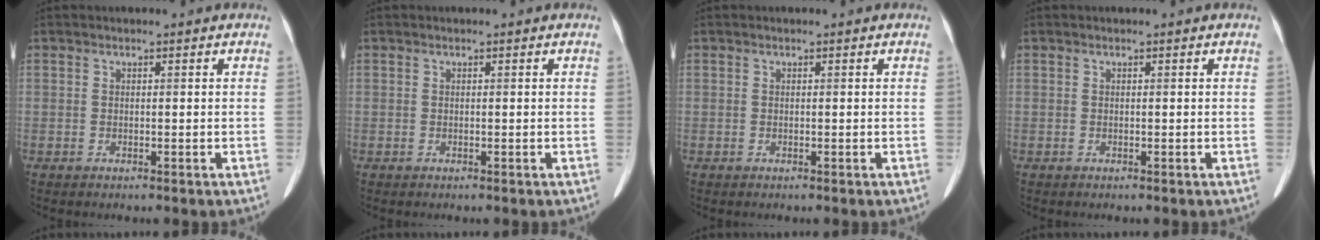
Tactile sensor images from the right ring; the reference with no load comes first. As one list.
[{"total": 0.0}, {"total": 0.0}, {"total": 0.0}]